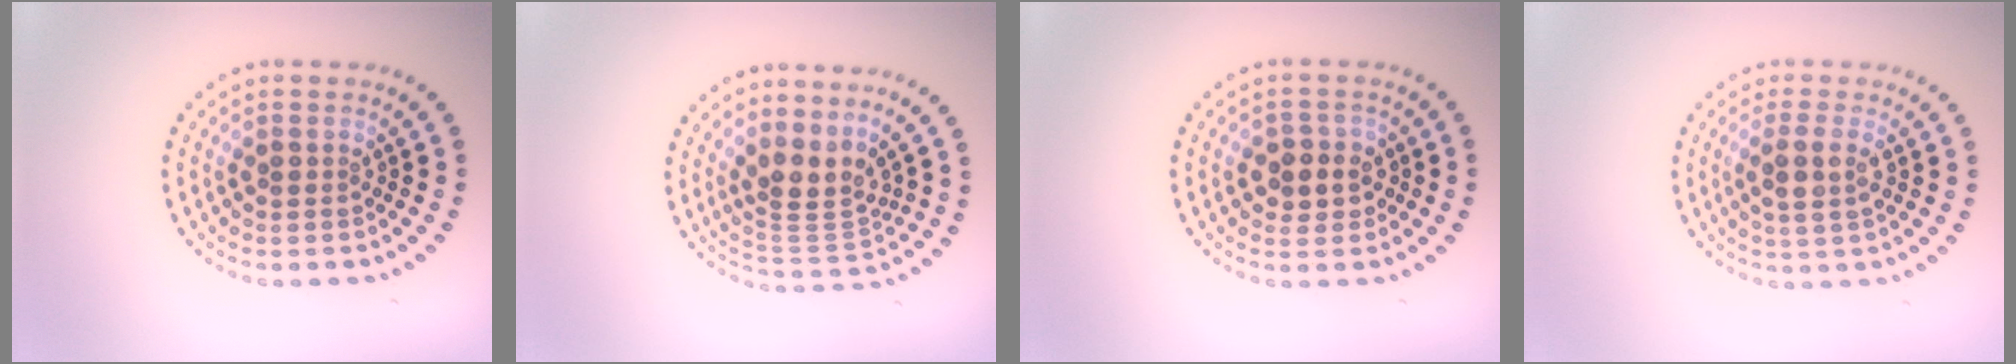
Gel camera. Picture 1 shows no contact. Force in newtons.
{"total": 3.1, "press": 2.3, "slide": 2.0}
{"total": 2.9, "press": 2.7, "slide": 0.9}
{"total": 2.2, "press": 2.1, "slide": 0.7}